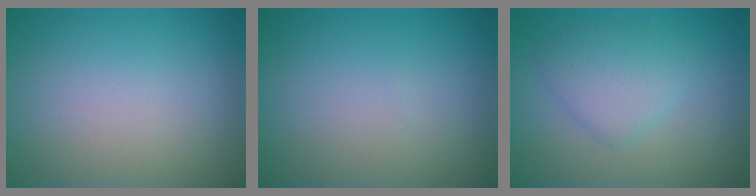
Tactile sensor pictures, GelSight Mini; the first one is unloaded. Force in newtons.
{"total": 0.0}
{"total": 2.9, "press": 2.9, "slide": 0.0}